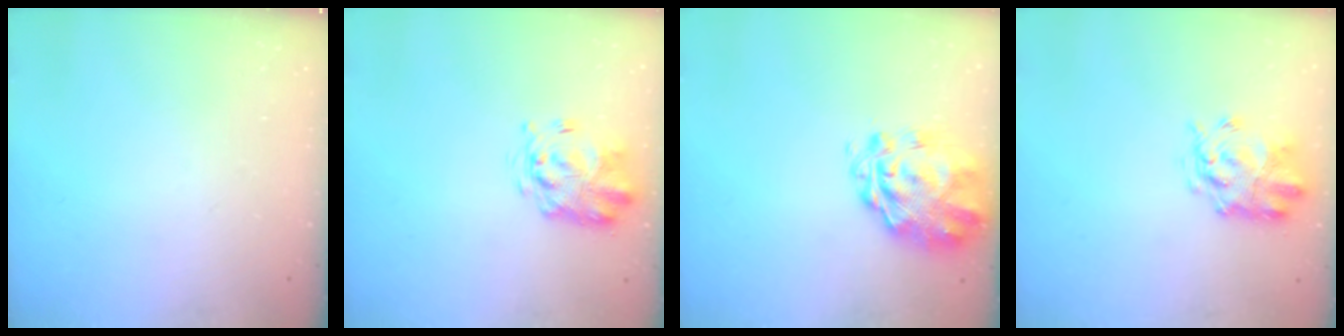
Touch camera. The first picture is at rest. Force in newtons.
{"total": 3.1, "press": 2.9, "slide": 1.0}
{"total": 3.3, "press": 2.9, "slide": 1.5}
{"total": 3.7, "press": 3.5, "slide": 1.1}